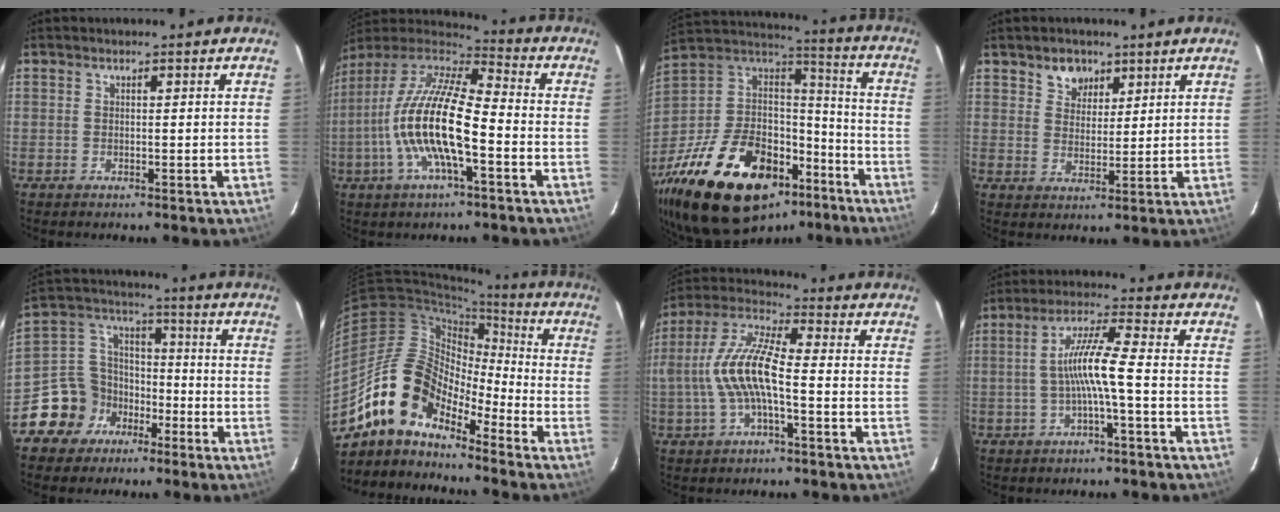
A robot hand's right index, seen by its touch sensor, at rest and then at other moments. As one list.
[{"total": 17.3, "force": [-4.3, 4.4, 16.1], "torque": [-0.306, -0.008, -0.088]}, {"total": 34.6, "force": [-20.8, 18.8, 20.3], "torque": [-0.416, 0.007, -0.313]}, {"total": 4.8, "force": [3.1, 3.4, 1.3], "torque": [-0.013, 0.005, 0.057]}, {"total": 11.7, "force": [-7.0, 9.2, 1.9], "torque": [-0.059, 0.056, -0.120]}, {"total": 13.7, "force": [-10.9, 5.6, 6.0], "torque": [-0.100, 0.019, -0.218]}, {"total": 12.1, "force": [-2.1, 3.3, 11.4], "torque": [-0.238, 0.011, -0.041]}, {"total": 7.4, "force": [-1.7, -0.5, 7.2], "torque": [-0.150, 0.009, -0.029]}]